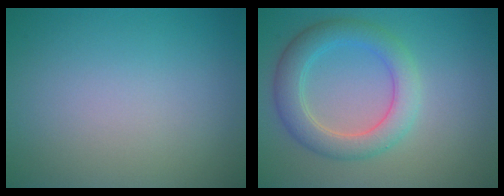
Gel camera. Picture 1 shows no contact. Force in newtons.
{"total": 4.6, "press": 4.6, "slide": 0.4}